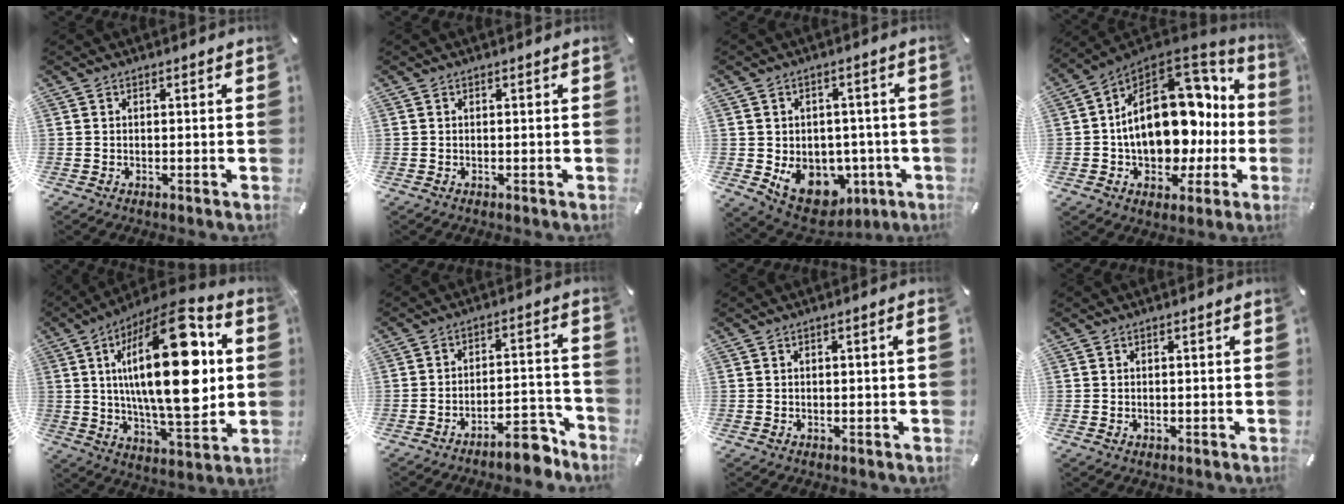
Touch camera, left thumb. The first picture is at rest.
{"total": 0.0}
{"total": 12.2, "force": [-3.2, 10.2, 5.7], "torque": [-0.067, 0.008, -0.041]}
{"total": 23.7, "force": [1.6, 15.7, 17.7], "torque": [-0.294, -0.013, 0.037]}
{"total": 30.6, "force": [5.6, 12.5, 27.3], "torque": [-0.473, -0.026, 0.080]}
{"total": 10.0, "force": [-7.9, 3.5, 5.1], "torque": [-0.059, 0.055, -0.135]}
{"total": 1.4, "force": [0.0, 0.2, 1.4], "torque": [-0.021, -0.001, 0.000]}
{"total": 0.5, "force": [0.1, 0.5, 0.2], "torque": [-0.005, 0.003, 0.000]}